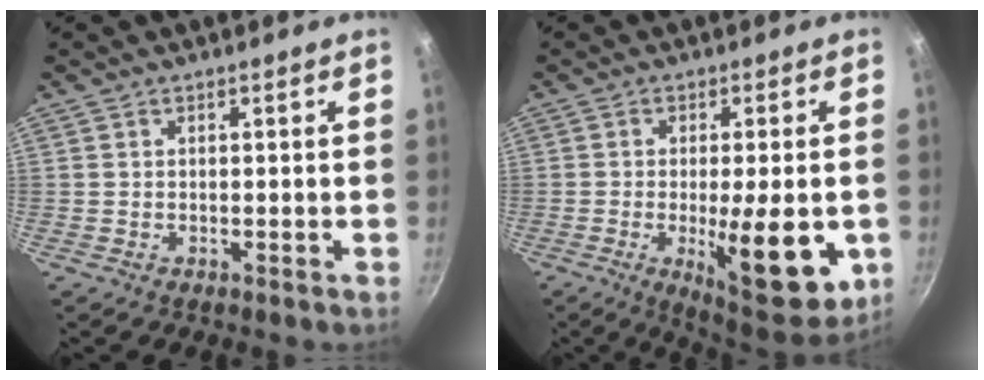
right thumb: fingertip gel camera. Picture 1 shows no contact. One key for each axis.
{"total": 16.0, "fx": -3.5, "fy": 5.0, "fz": 14.8, "tx": -0.184, "ty": -0.001, "tz": -0.040}